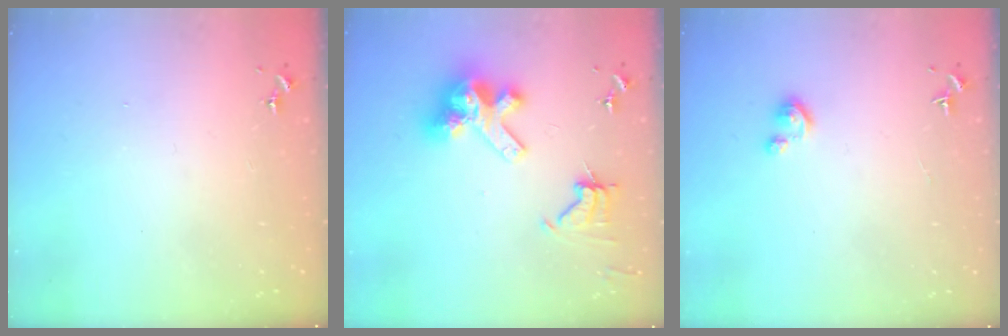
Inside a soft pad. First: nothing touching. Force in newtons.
{"total": 14.8, "press": 14.7, "slide": 1.8}
{"total": 2.8, "press": 2.8, "slide": 0.3}